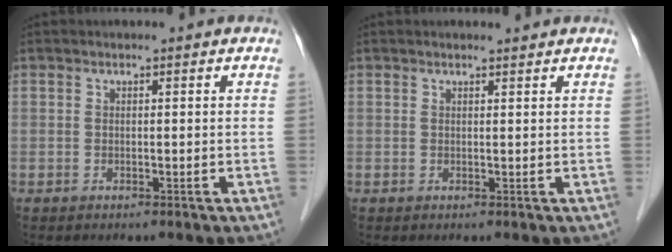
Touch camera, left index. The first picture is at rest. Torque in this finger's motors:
{"motor_torque": [0.15, -0.39, 0.04, 0.01]}